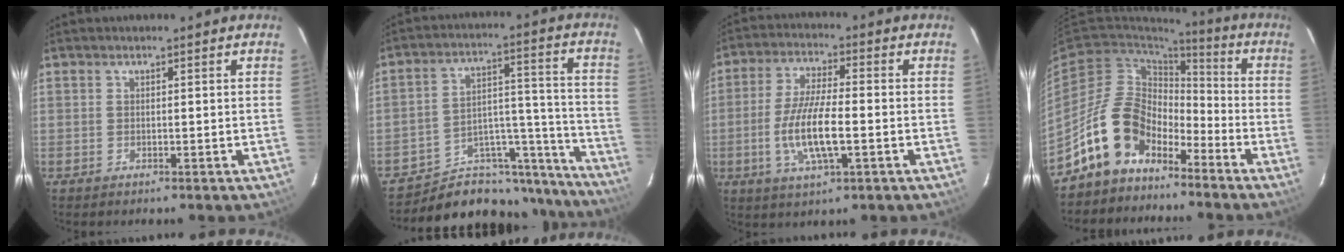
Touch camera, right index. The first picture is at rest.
{"total": 21.1, "force": [-18.4, 9.0, 4.9], "torque": [-0.069, 0.076, -0.250]}
{"total": 10.5, "force": [-2.5, 2.8, 9.9], "torque": [-0.200, -0.007, -0.049]}
{"total": 13.6, "force": [-9.3, 8.1, 5.6], "torque": [-0.114, 0.027, -0.164]}